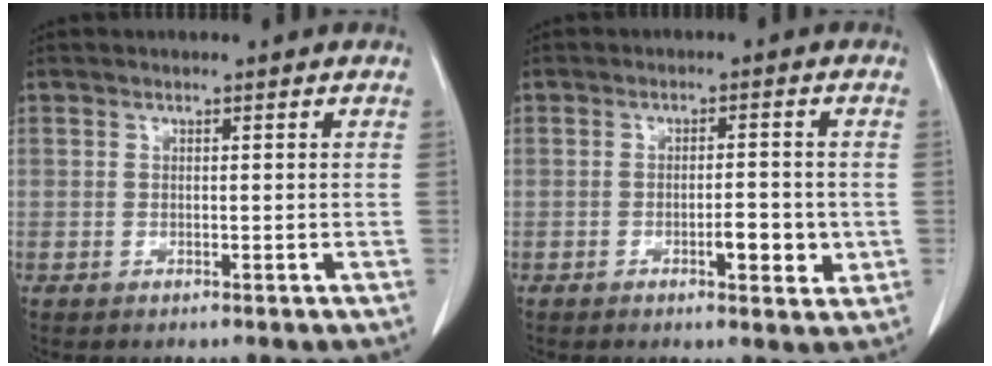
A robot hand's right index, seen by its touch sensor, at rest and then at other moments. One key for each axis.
{"total": 4.4, "fx": -1.1, "fy": 1.3, "fz": 4.1, "tx": -0.061, "ty": 0.000, "tz": -0.011}